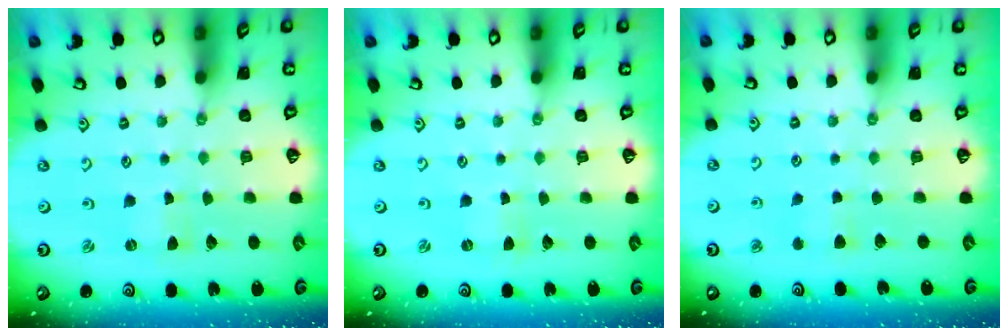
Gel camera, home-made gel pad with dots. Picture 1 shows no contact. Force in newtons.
{"total": 0.0}
{"total": 3.9, "press": 3.9, "slide": 0.5}